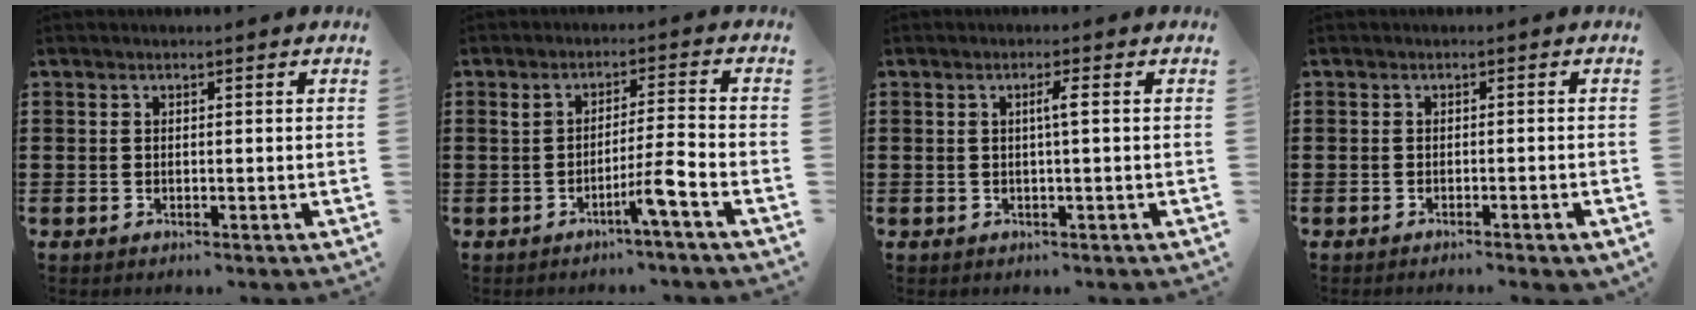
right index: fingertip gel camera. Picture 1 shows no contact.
{"total": 5.5, "force": [-3.0, -0.5, 4.6], "torque": [-0.075, -0.004, -0.054]}
{"total": 1.9, "force": [0.1, -0.2, 1.9], "torque": [-0.036, -0.001, -0.002]}
{"total": 0.7, "force": [-0.7, -0.2, 0.2], "torque": [-0.004, 0.000, -0.013]}